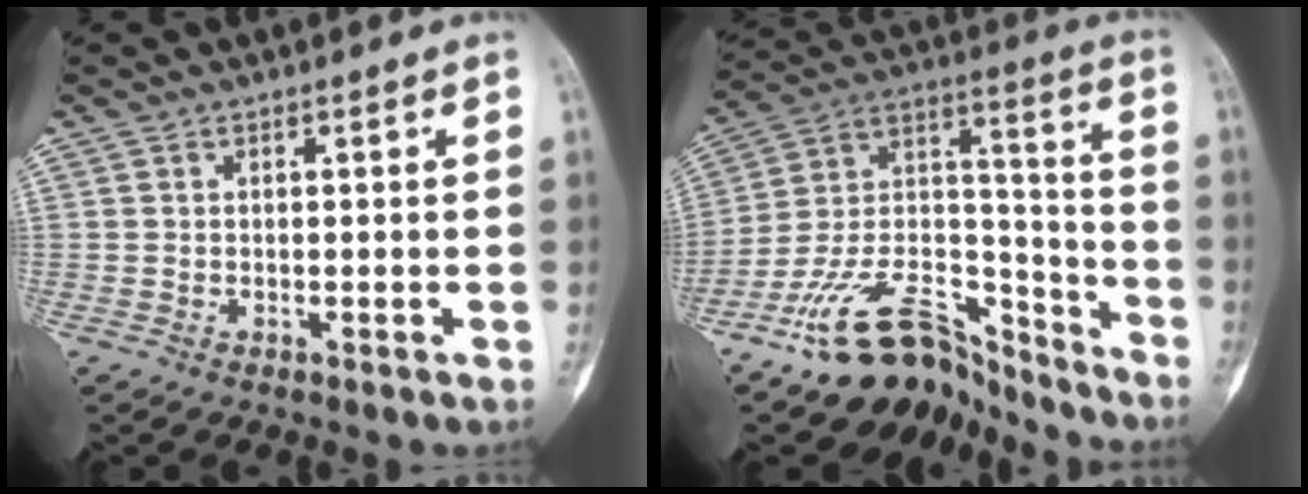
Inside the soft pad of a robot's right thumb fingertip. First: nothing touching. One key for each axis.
{"total": 17.7, "fx": -14.8, "fy": 7.6, "fz": 5.9, "tx": -0.075, "ty": 0.133, "tz": -0.264}